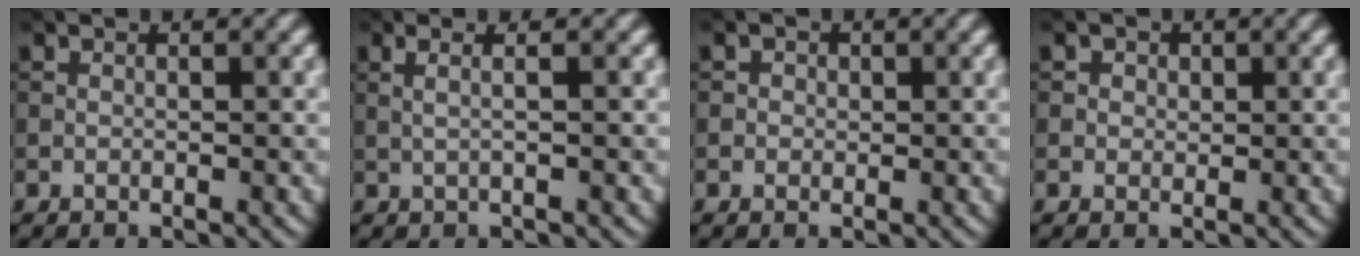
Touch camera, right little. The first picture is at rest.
{"total": 2.7, "force": [1.0, 1.2, 2.2], "torque": [-0.020, 0.010, -0.009]}
{"total": 1.0, "force": [0.2, 1.0, 0.3], "torque": [-0.002, -0.001, -0.001]}
{"total": 1.3, "force": [0.4, 1.2, 0.4], "torque": [-0.004, -0.002, 0.002]}